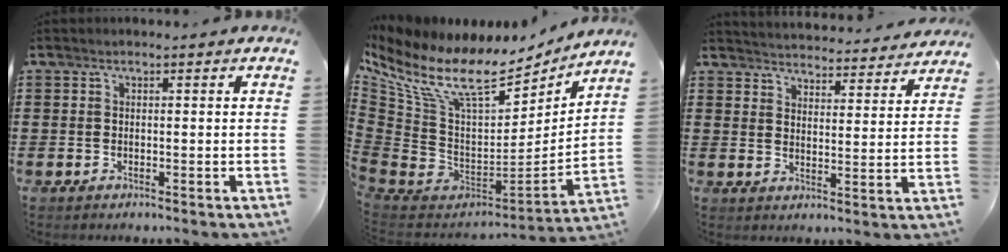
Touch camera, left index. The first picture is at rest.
{"total": 14.2, "force": [8.7, 5.8, 9.6], "torque": [-0.231, -0.062, 0.148]}
{"total": 3.9, "force": [3.9, -0.2, -0.2], "torque": [-0.007, -0.035, 0.064]}